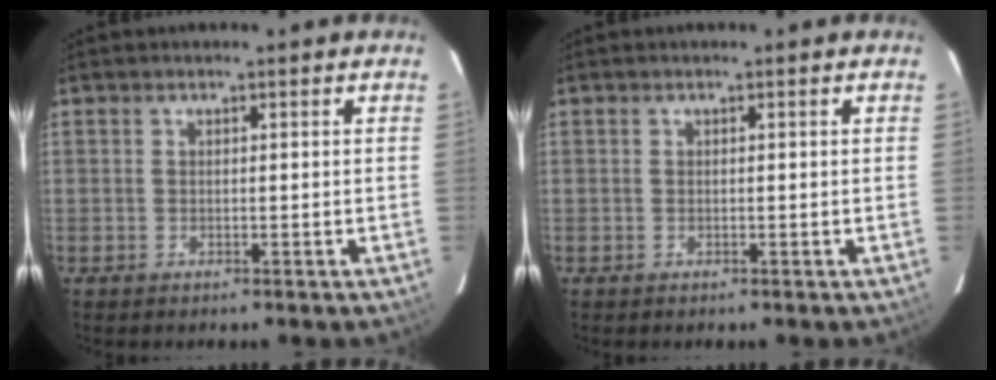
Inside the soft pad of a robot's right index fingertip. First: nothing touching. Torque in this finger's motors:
{"motor_torque": [0.00, 0.00, 0.00, 0.01]}